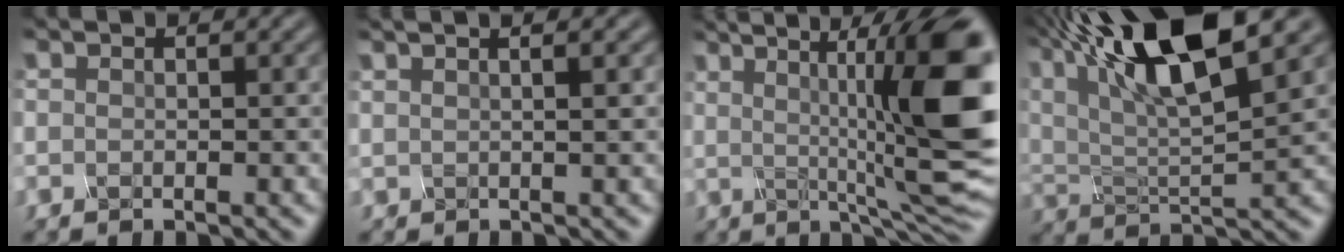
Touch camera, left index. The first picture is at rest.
{"total": 2.9, "force": [1.8, 0.7, 2.2], "torque": [-0.018, 0.033, 0.003]}
{"total": 11.9, "force": [1.2, 1.8, 11.7], "torque": [-0.156, 0.012, 0.041]}
{"total": 12.8, "force": [8.3, 2.2, 9.5], "torque": [-0.192, 0.023, 0.155]}